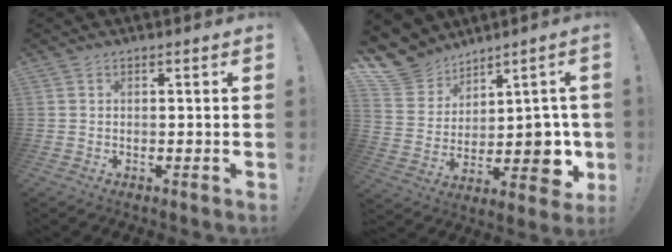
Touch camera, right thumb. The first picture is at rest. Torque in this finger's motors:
{"motor_torque": [0.63, 1.39, 0.66, 0.55, 0.02]}